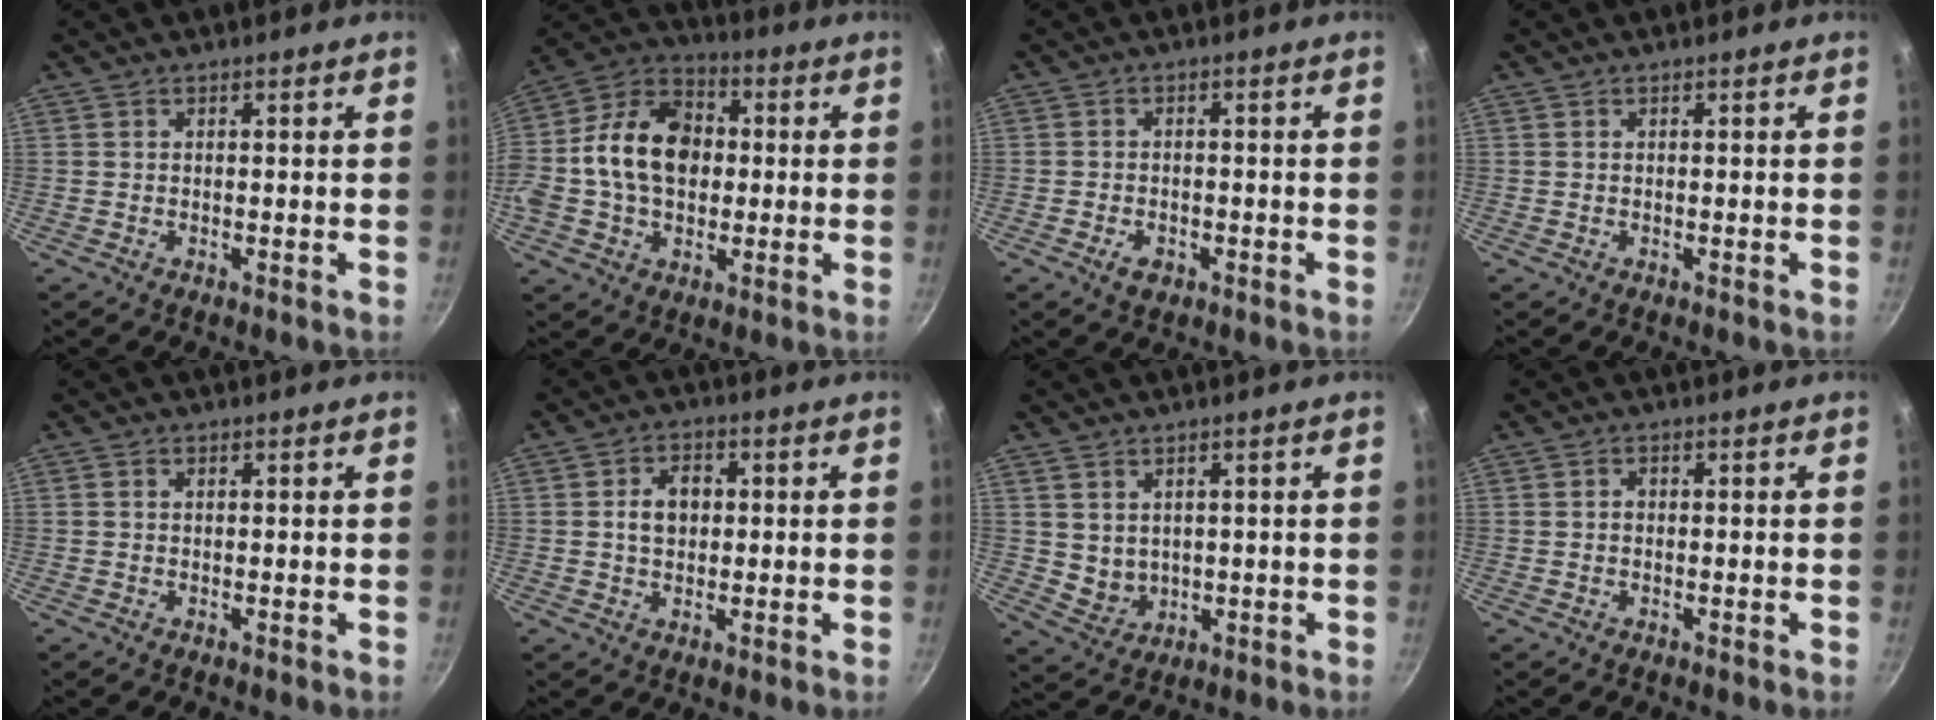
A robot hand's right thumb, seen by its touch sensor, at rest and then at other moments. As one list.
[{"total": 17.8, "force": [0.4, 13.1, 12.2], "torque": [-0.190, 0.033, -0.010]}, {"total": 3.1, "force": [-1.6, 2.0, 1.8], "torque": [-0.031, 0.011, -0.025]}, {"total": 0.0}, {"total": 0.5, "force": [0.2, 0.4, 0.3], "torque": [-0.003, 0.003, 0.003]}, {"total": 5.6, "force": [0.5, 4.2, 3.7], "torque": [-0.039, 0.009, 0.005]}, {"total": 4.2, "force": [1.3, 3.5, 2.0], "torque": [-0.023, -0.009, 0.039]}, {"total": 1.0, "force": [0.0, 0.8, 0.6], "torque": [-0.010, 0.006, -0.001]}]